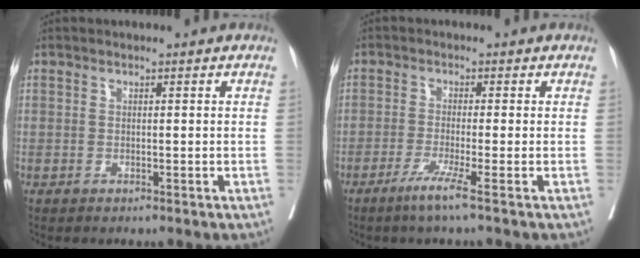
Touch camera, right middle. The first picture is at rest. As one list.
[{"total": 3.9, "force": [-2.3, -0.9, 3.0], "torque": [-0.057, -0.012, -0.050]}]